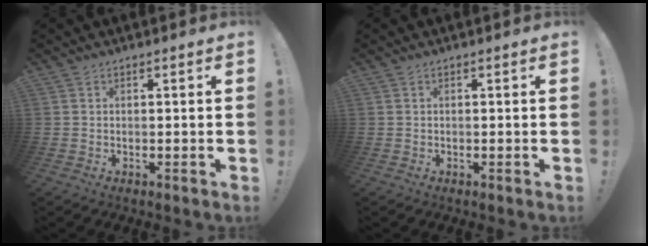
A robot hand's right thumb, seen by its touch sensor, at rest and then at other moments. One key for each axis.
{"total": 0.0}